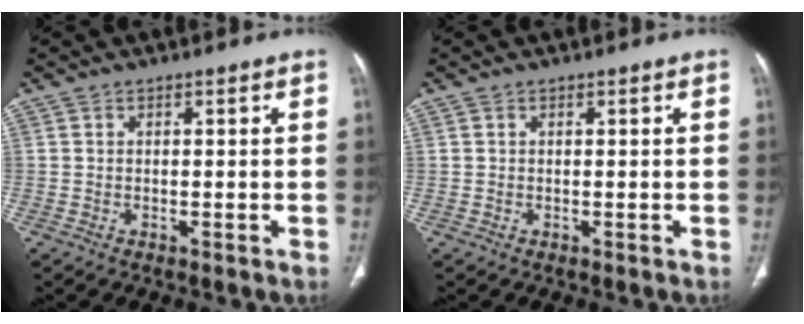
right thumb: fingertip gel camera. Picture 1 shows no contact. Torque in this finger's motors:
{"motor_torque": [0.31, 0.21, -0.03, 0.28, 0.03]}